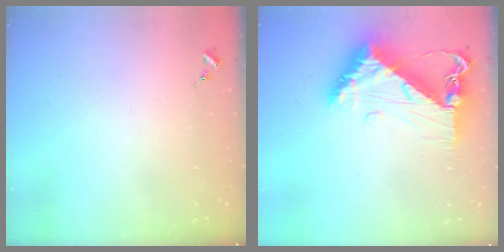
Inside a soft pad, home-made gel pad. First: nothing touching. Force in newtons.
{"total": 13.5, "press": 13.5, "slide": 1.4}